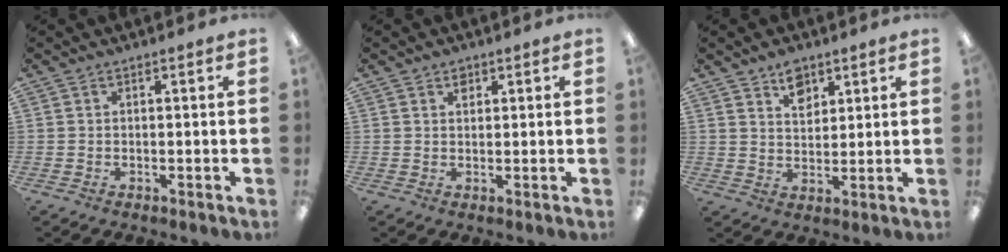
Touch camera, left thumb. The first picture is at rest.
{"total": 1.8, "force": [1.3, 1.1, 0.4], "torque": [-0.002, -0.003, 0.023]}
{"total": 5.9, "force": [4.2, 3.5, 2.2], "torque": [-0.024, -0.018, 0.074]}